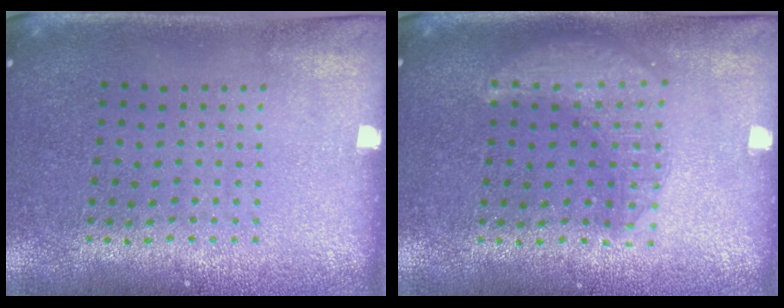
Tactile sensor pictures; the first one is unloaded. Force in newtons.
{"total": 2.6, "press": 2.6, "slide": 0.4}